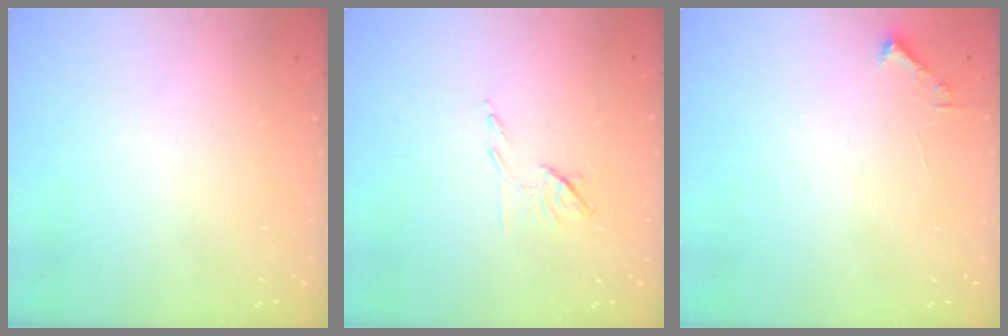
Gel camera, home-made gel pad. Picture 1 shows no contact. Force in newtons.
{"total": 6.4, "press": 6.3, "slide": 0.9}
{"total": 1.7, "press": 1.7, "slide": 0.2}